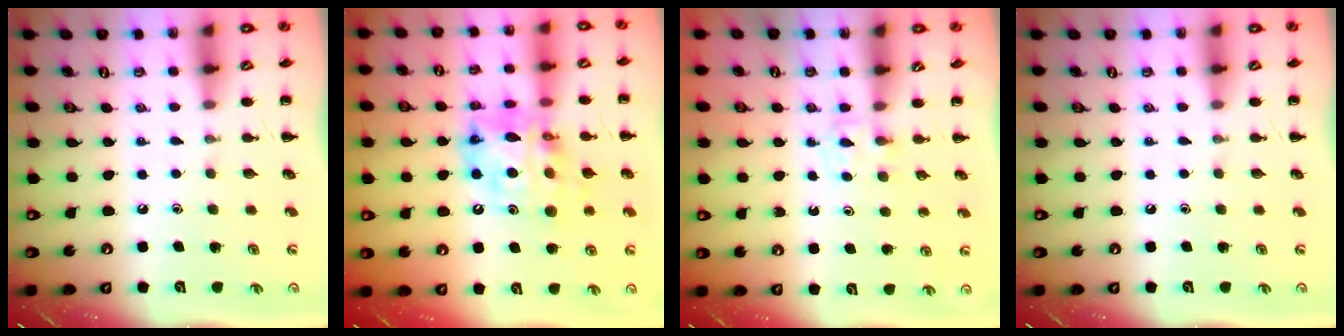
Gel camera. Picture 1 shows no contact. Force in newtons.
{"total": 15.5, "press": 14.9, "slide": 4.2}
{"total": 3.6, "press": 3.4, "slide": 1.4}
{"total": 0.0}